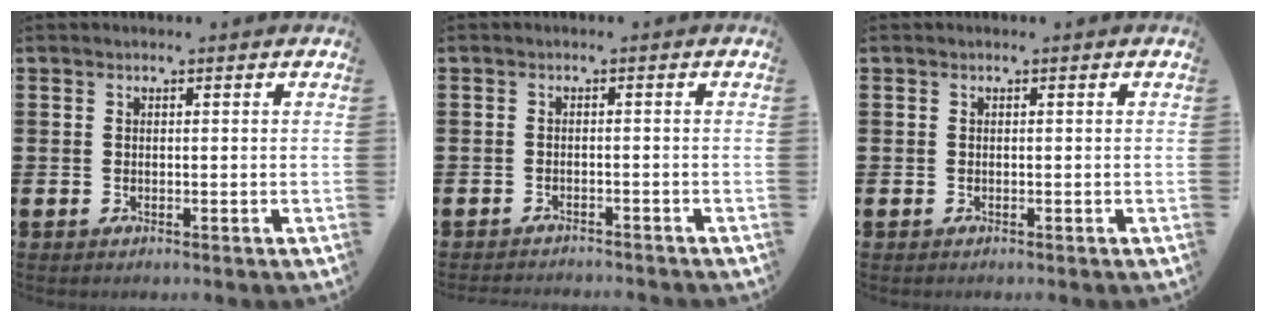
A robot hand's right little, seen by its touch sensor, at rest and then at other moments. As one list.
[{"total": 1.2, "force": [-1.2, -0.1, -0.1], "torque": [-0.002, 0.002, -0.026]}, {"total": 0.0}]